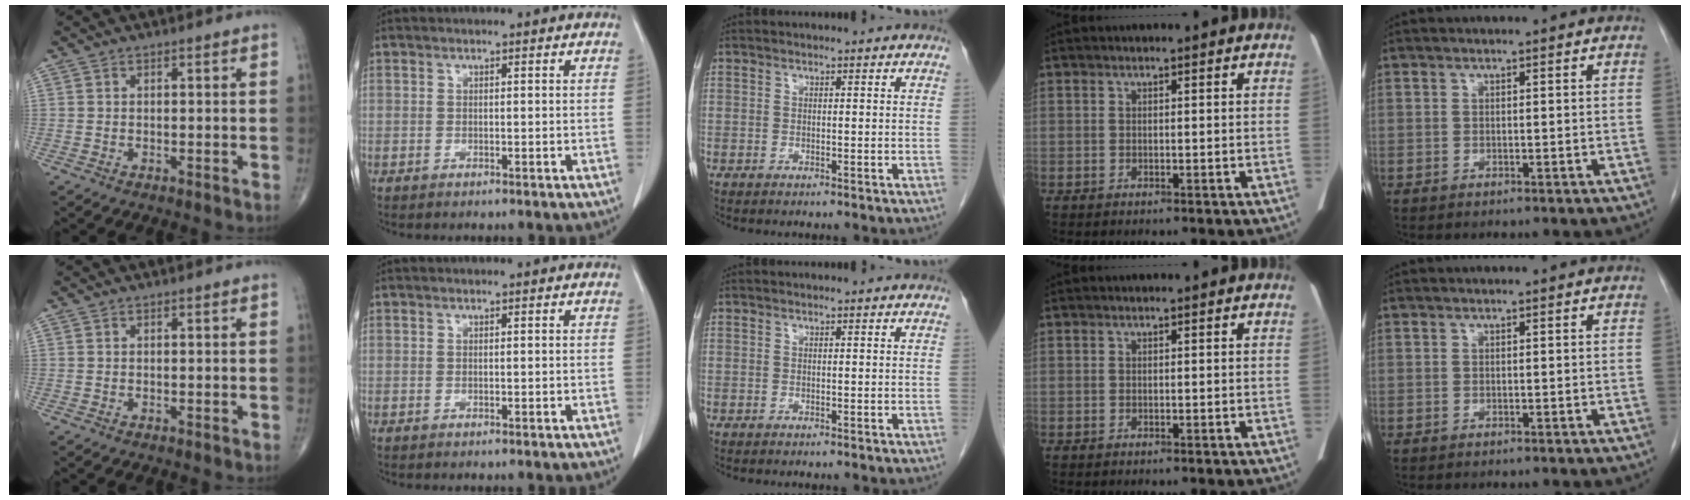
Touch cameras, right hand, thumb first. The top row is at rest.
{}